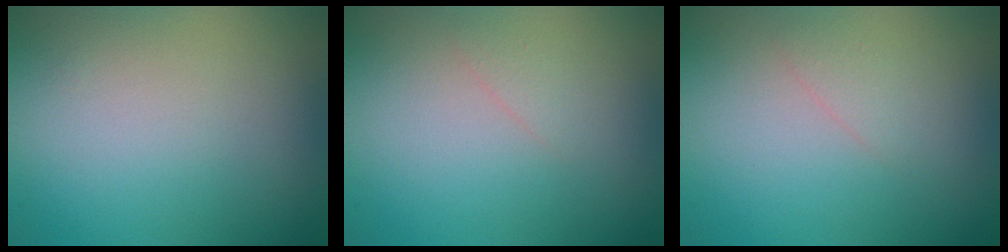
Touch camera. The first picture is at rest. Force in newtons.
{"total": 0.8, "press": 0.8, "slide": 0.0}
{"total": 1.0, "press": 1.0, "slide": 0.0}